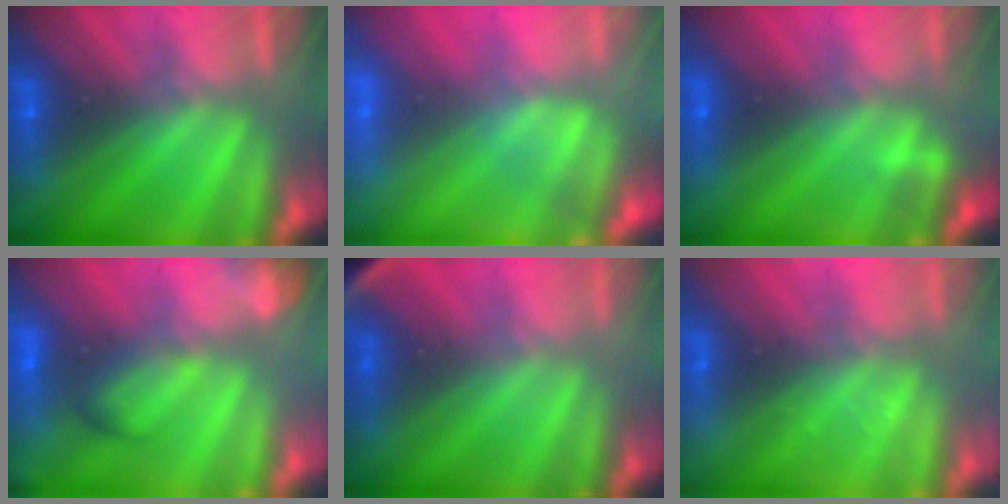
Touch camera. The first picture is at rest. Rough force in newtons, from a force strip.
{"total": 3.5}
{"total": 2.2}
{"total": 2.6}
{"total": 2.8}
{"total": 2.3}